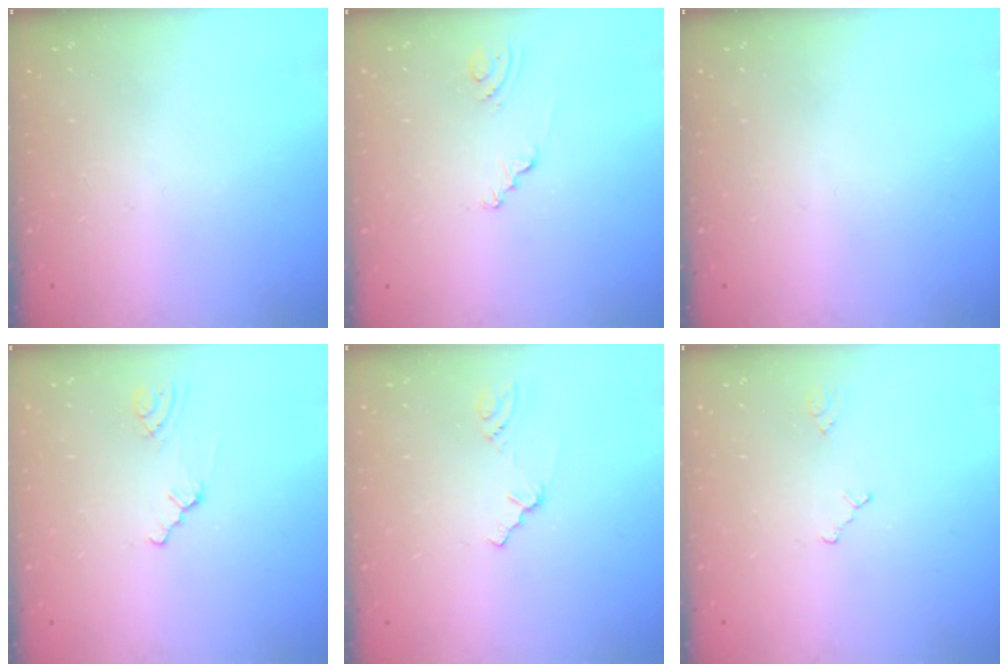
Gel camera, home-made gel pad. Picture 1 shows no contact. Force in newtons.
{"total": 1.2, "press": 1.1, "slide": 0.1}
{"total": 0.0}
{"total": 1.3, "press": 1.3, "slide": 0.3}
{"total": 0.8, "press": 0.8, "slide": 0.2}
{"total": 1.5, "press": 1.5, "slide": 0.3}